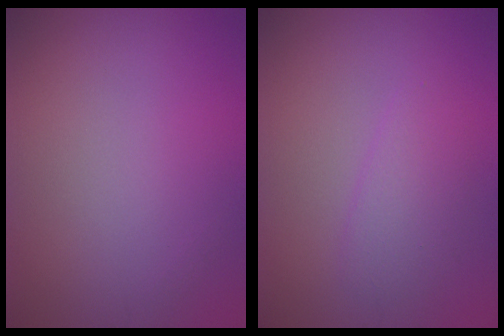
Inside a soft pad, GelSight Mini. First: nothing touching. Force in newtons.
{"total": 2.0, "press": 2.0, "slide": 0.1}